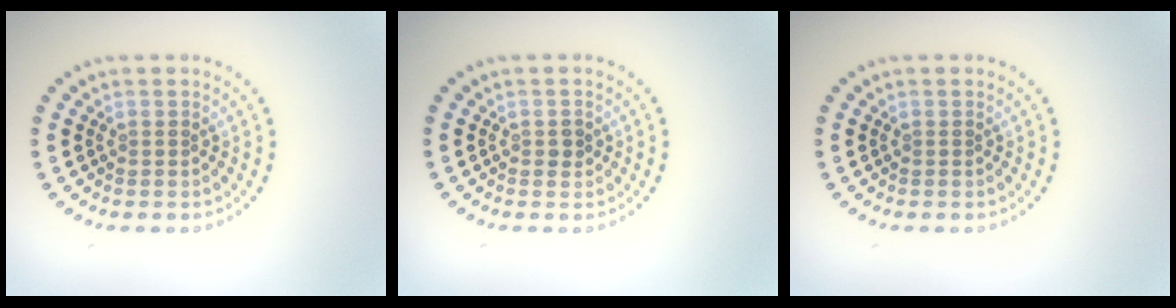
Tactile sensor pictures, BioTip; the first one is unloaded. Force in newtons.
{"total": 0.9, "press": 0.9, "slide": 0.2}
{"total": 0.0}